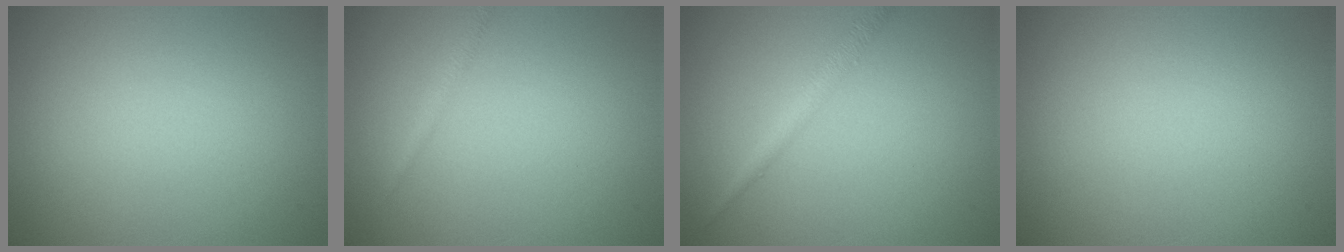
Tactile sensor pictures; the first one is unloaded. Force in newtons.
{"total": 0.8, "press": 0.8, "slide": 0.1}
{"total": 1.7, "press": 1.7, "slide": 0.1}
{"total": 0.0}